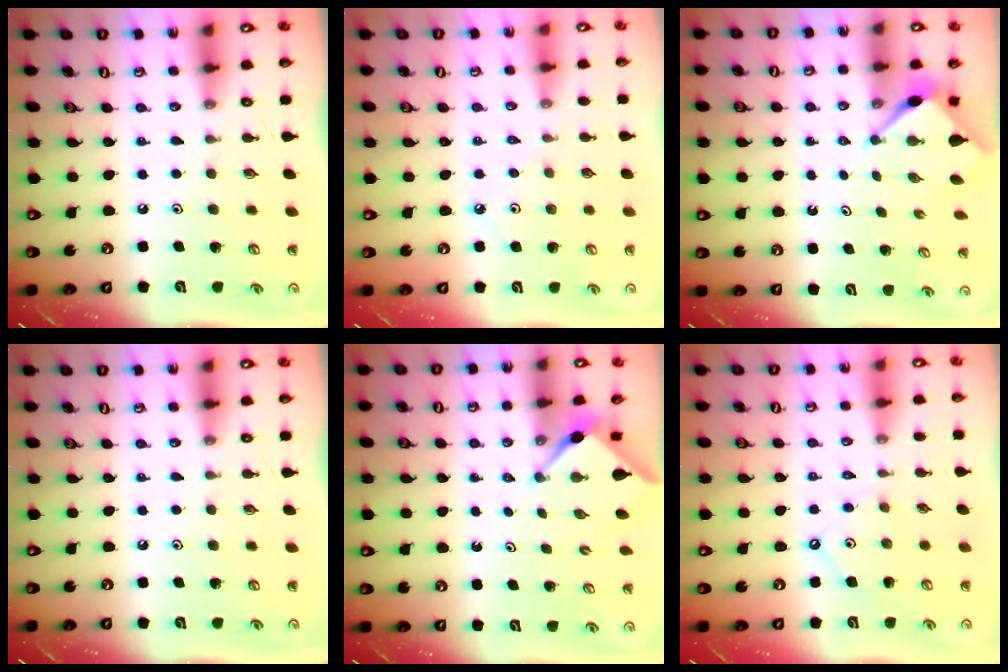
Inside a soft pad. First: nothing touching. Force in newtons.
{"total": 3.2, "press": 3.2, "slide": 0.6}
{"total": 2.9, "press": 2.8, "slide": 0.3}
{"total": 0.0}
{"total": 3.1, "press": 3.1, "slide": 0.4}
{"total": 2.5, "press": 2.5, "slide": 0.4}